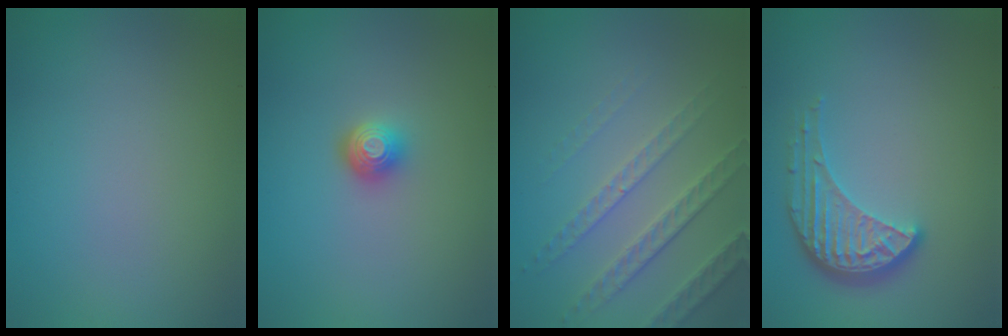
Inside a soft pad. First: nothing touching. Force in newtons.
{"total": 1.9, "press": 1.4, "slide": 1.4}
{"total": 3.4, "press": 3.2, "slide": 1.1}
{"total": 4.1, "press": 3.2, "slide": 2.7}